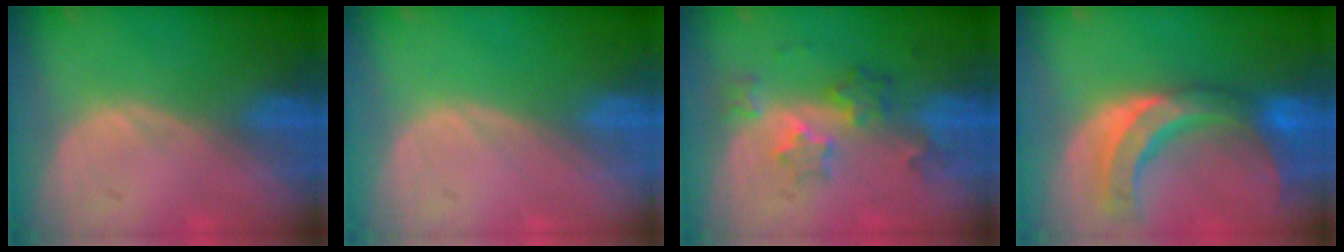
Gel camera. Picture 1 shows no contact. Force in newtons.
{"total": 0.0}
{"total": 6.0, "press": 5.4, "slide": 2.7}
{"total": 10.6, "press": 9.3, "slide": 4.9}